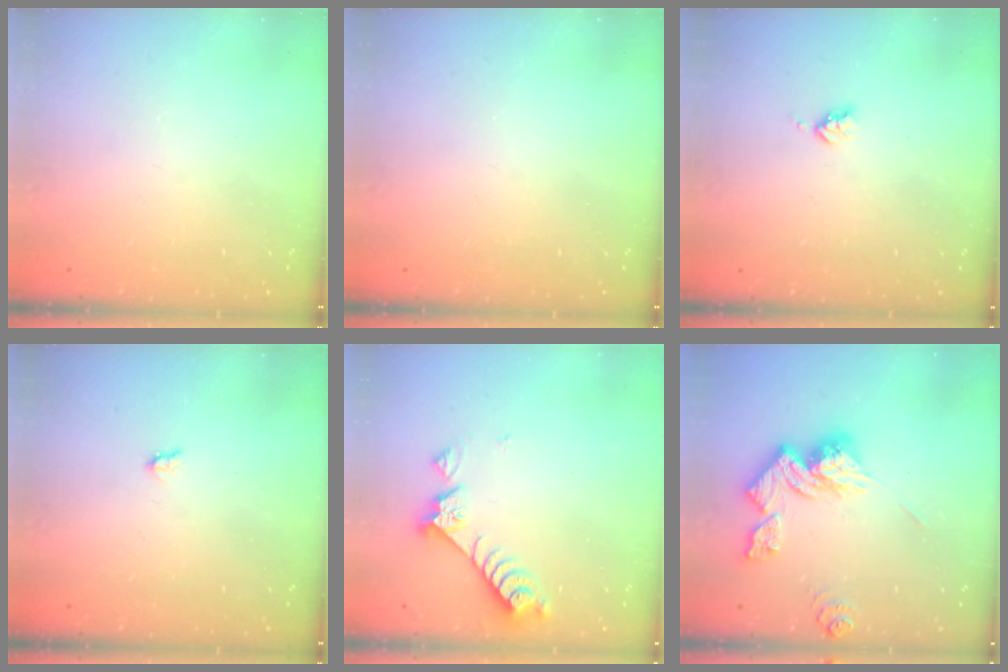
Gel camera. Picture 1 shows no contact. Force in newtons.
{"total": 0.0}
{"total": 2.7, "press": 2.6, "slide": 0.5}
{"total": 1.7, "press": 1.6, "slide": 0.3}
{"total": 7.4, "press": 7.4, "slide": 0.4}
{"total": 13.3, "press": 13.3, "slide": 1.3}